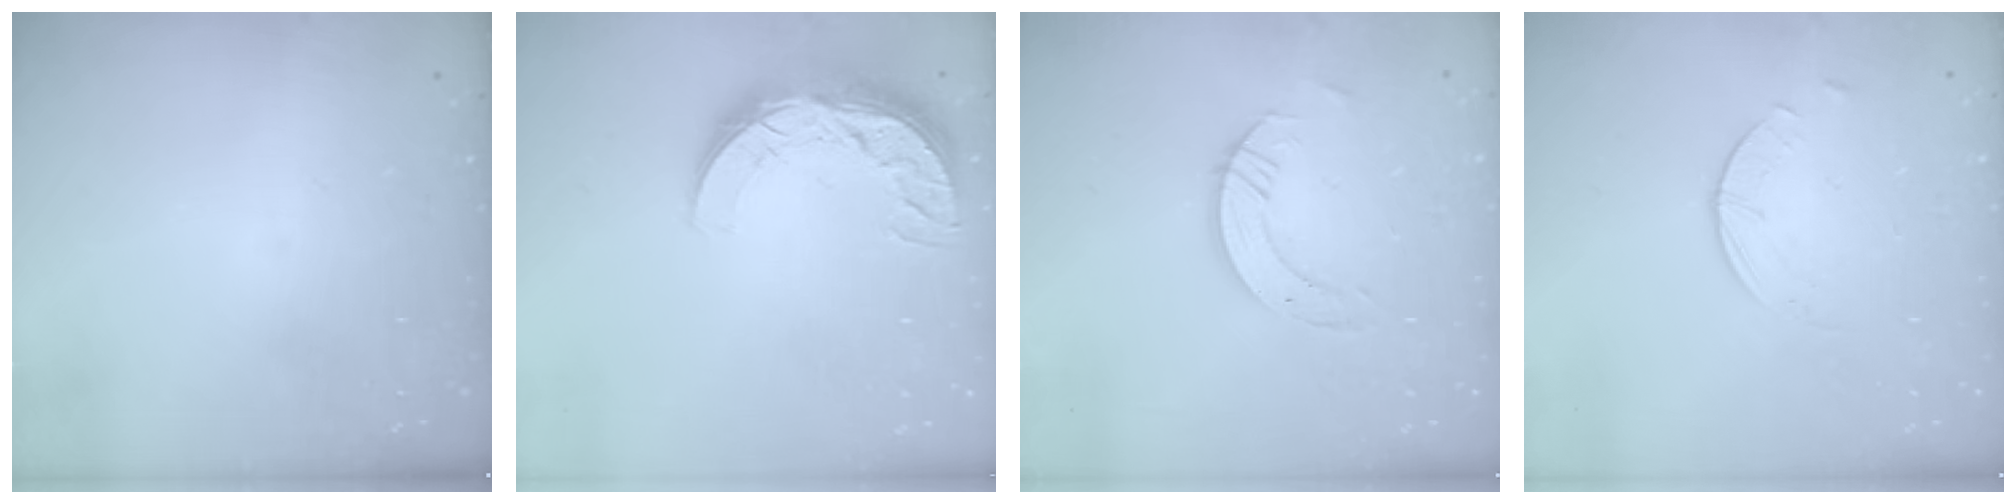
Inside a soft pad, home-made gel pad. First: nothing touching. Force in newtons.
{"total": 12.6, "press": 12.6, "slide": 0.8}
{"total": 6.5, "press": 6.4, "slide": 0.7}
{"total": 0.9, "press": 0.9, "slide": 0.1}